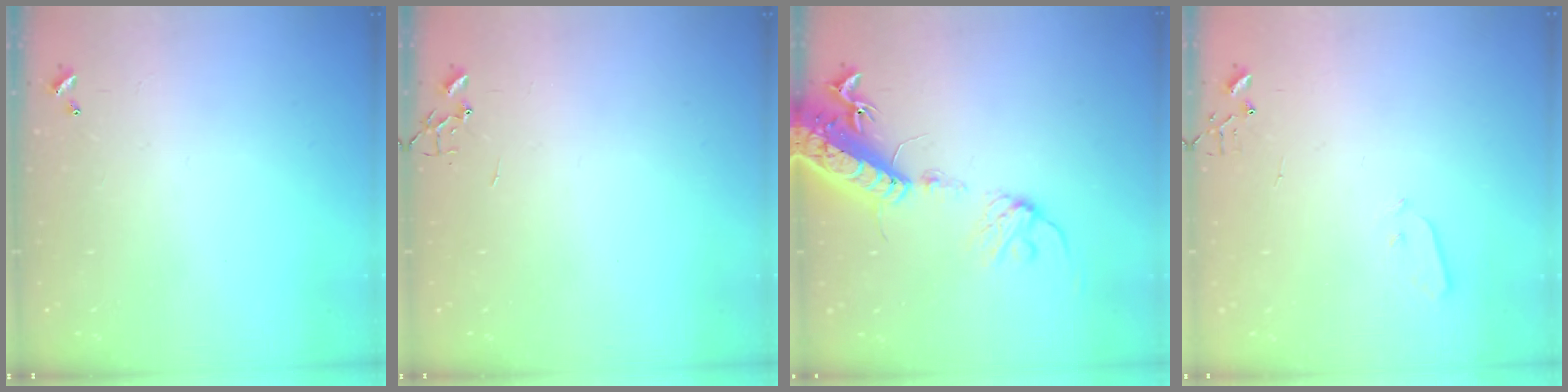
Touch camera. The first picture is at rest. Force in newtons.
{"total": 0.0}
{"total": 17.9, "press": 17.4, "slide": 4.2}
{"total": 3.0, "press": 2.9, "slide": 0.7}